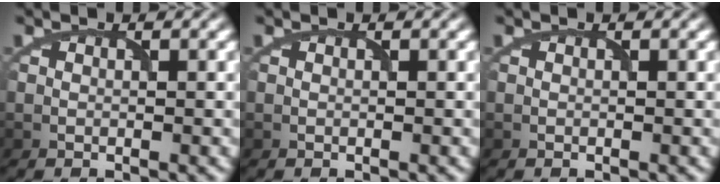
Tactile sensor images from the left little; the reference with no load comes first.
{"total": 0.0}
{"total": 0.0}